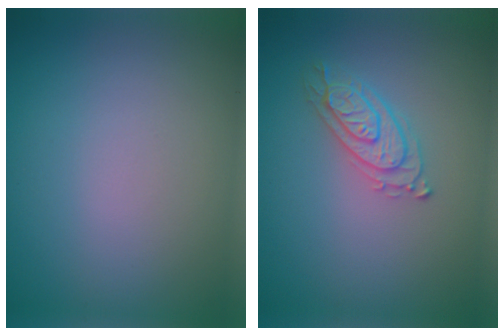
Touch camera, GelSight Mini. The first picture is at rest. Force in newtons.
{"total": 2.4, "press": 2.4, "slide": 0.3}